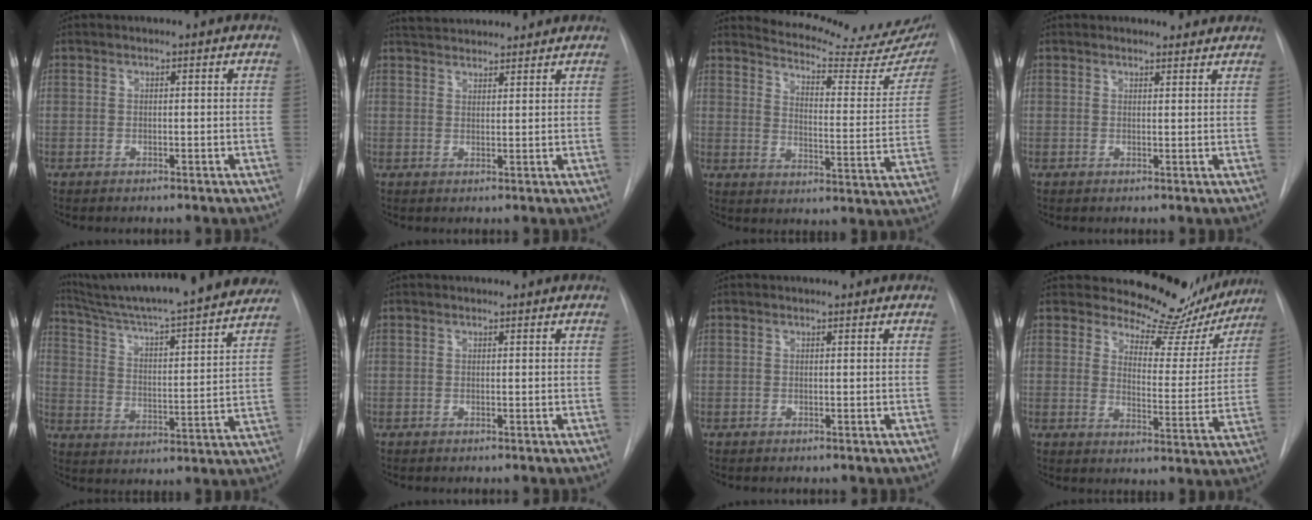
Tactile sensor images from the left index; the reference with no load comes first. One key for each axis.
{"total": 7.9, "fx": 7.5, "fy": 1.4, "fz": 2.2, "tx": -0.039, "ty": 0.034, "tz": 0.113}
{"total": 20.6, "fx": 18.8, "fy": 3.9, "fz": 7.3, "tx": -0.094, "ty": -0.069, "tz": 0.222}
{"total": 2.7, "fx": 2.5, "fy": 0.8, "fz": 0.1, "tx": -0.005, "ty": 0.001, "tz": 0.026}
{"total": 28.7, "fx": 26.0, "fy": 1.5, "fz": 11.8, "tx": -0.191, "ty": -0.047, "tz": 0.354}
{"total": 0.0}
{"total": 0.0}
{"total": 14.8, "fx": 13.4, "fy": 5.7, "fz": 3.1, "tx": -0.017, "ty": -0.031, "tz": 0.148}